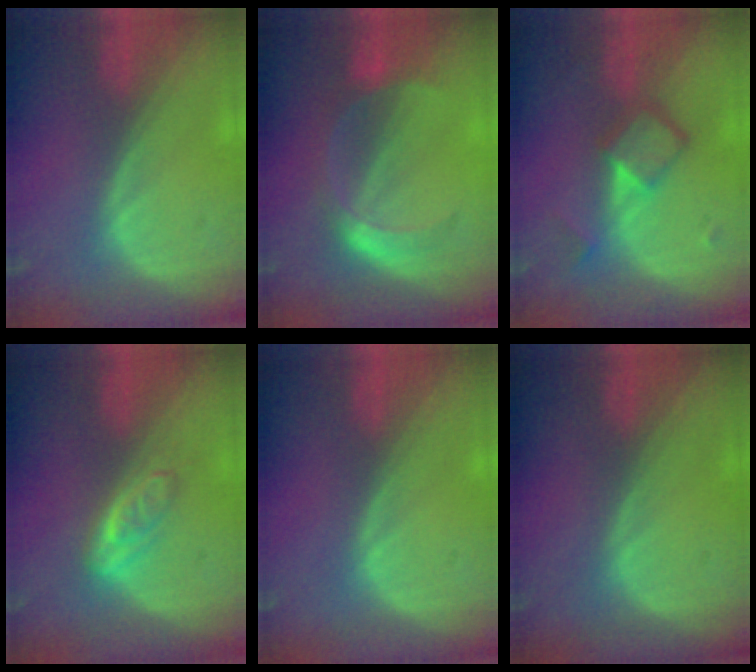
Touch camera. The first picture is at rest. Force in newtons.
{"total": 5.4, "press": 5.2, "slide": 1.3}
{"total": 5.2, "press": 5.2, "slide": 0.1}
{"total": 5.0, "press": 4.4, "slide": 2.4}
{"total": 0.0}
{"total": 0.0}